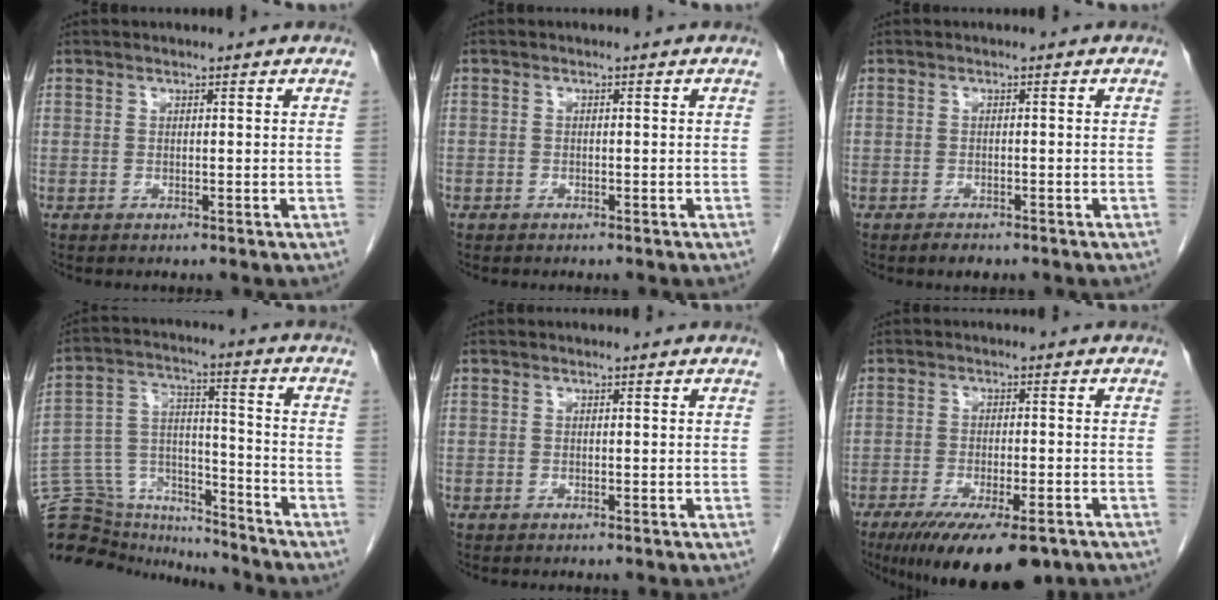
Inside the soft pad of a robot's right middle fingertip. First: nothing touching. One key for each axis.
{"total": 1.1, "fx": -0.7, "fy": 0.9, "fz": 0.0, "tx": -0.010, "ty": 0.003, "tz": -0.015}
{"total": 1.6, "fx": -1.3, "fy": 0.6, "fz": 0.8, "tx": -0.019, "ty": -0.003, "tz": -0.014}
{"total": 19.3, "fx": -17.6, "fy": 6.5, "fz": 4.6, "tx": -0.120, "ty": 0.047, "tz": -0.281}
{"total": 0.6, "fx": -0.4, "fy": 0.5, "fz": 0.0, "tx": -0.007, "ty": 0.004, "tz": -0.009}
{"total": 14.2, "fx": -10.1, "fy": 3.5, "fz": 9.3, "tx": -0.136, "ty": -0.024, "tz": -0.153}